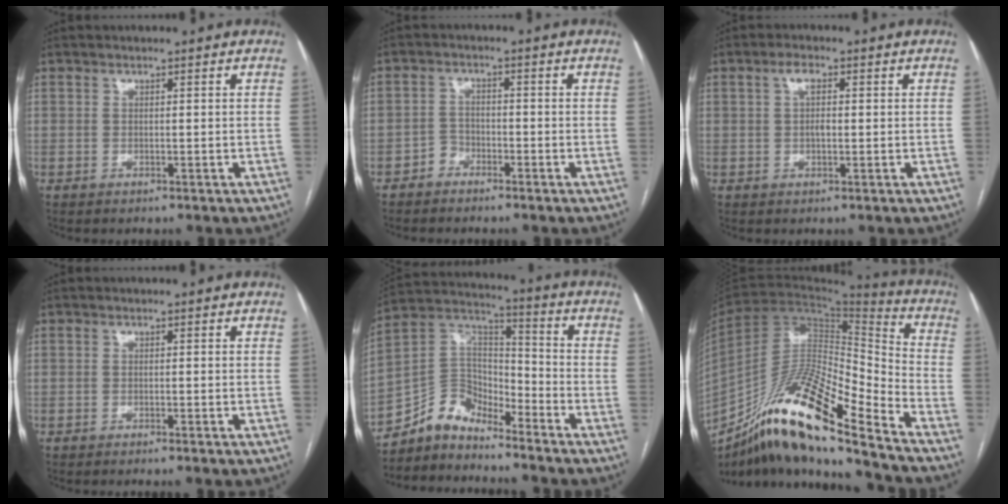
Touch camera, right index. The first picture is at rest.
{"total": 2.2, "force": [-1.7, 1.4, 0.1], "torque": [0.001, 0.007, -0.035]}
{"total": 2.8, "force": [0.5, 1.2, 2.4], "torque": [-0.047, 0.010, 0.010]}
{"total": 0.7, "force": [-0.5, -0.2, 0.5], "torque": [-0.008, 0.001, -0.010]}
{"total": 8.8, "force": [-8.0, 3.4, 1.5], "torque": [-0.036, 0.052, -0.159]}
{"total": 23.3, "force": [-16.3, 2.3, 16.5], "torque": [-0.301, -0.021, -0.300]}